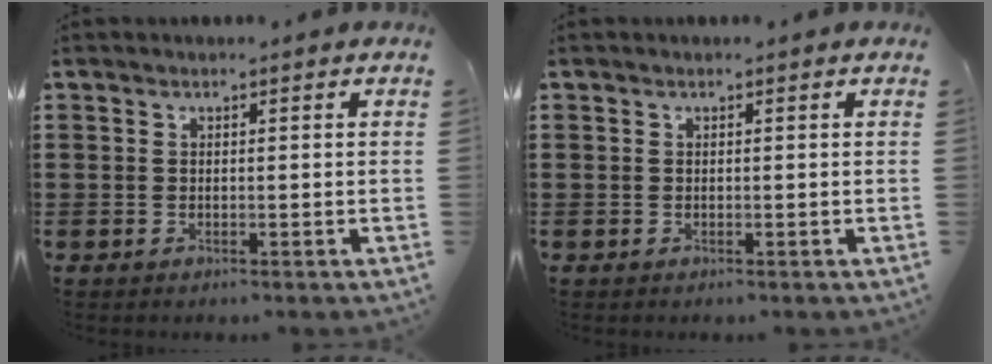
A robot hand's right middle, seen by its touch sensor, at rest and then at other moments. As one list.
[{"total": 0.0}]